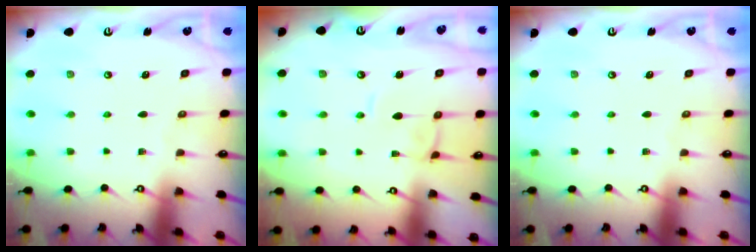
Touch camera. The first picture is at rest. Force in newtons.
{"total": 1.4, "press": 1.4, "slide": 0.2}
{"total": 0.0}